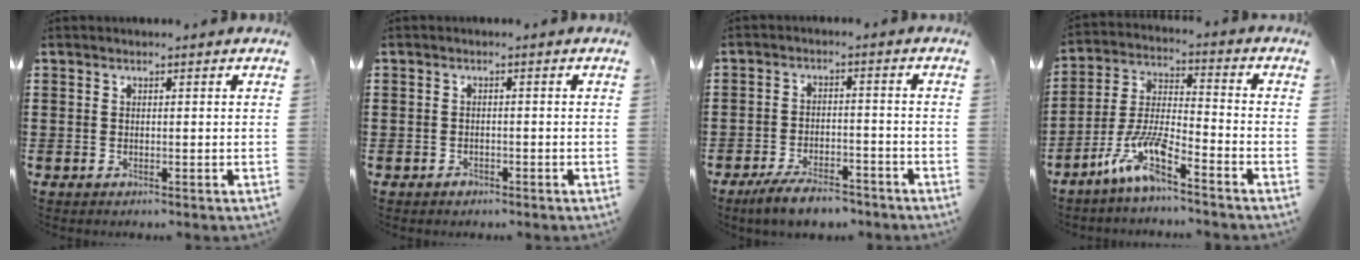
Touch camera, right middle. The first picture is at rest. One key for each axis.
{"total": 1.0, "fx": -0.8, "fy": 0.7, "fz": 0.1, "tx": -0.003, "ty": 0.002, "tz": -0.018}
{"total": 5.5, "fx": -4.9, "fy": 1.2, "fz": 2.2, "tx": -0.046, "ty": 0.003, "tz": -0.096}
{"total": 9.1, "fx": -6.8, "fy": 1.5, "fz": 5.9, "tx": -0.144, "ty": -0.010, "tz": -0.136}